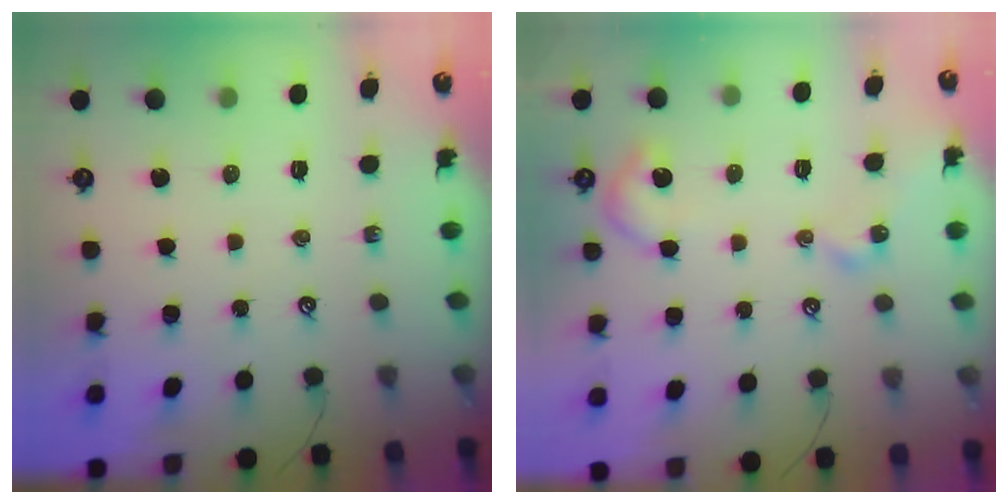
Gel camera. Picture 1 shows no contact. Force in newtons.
{"total": 7.0, "press": 6.9, "slide": 0.8}